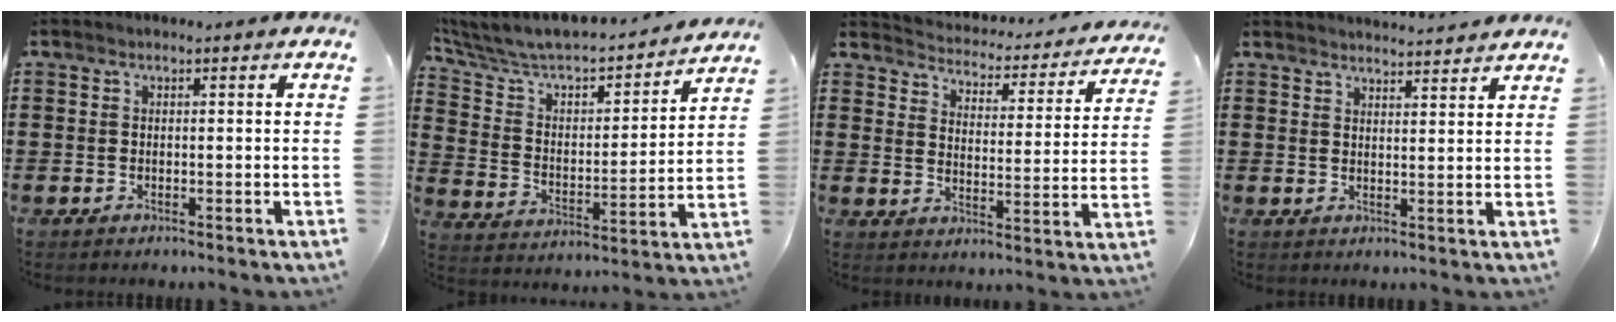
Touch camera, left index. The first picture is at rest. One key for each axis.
{"total": 5.6, "fx": 5.2, "fy": 1.5, "fz": 1.4, "tx": -0.059, "ty": -0.050, "tz": 0.082}
{"total": 3.1, "fx": 3.1, "fy": 0.2, "fz": 0.0, "tx": -0.024, "ty": -0.032, "tz": 0.045}
{"total": 2.8, "fx": 2.7, "fy": -0.4, "fz": 0.0, "tx": -0.008, "ty": -0.013, "tz": 0.051}